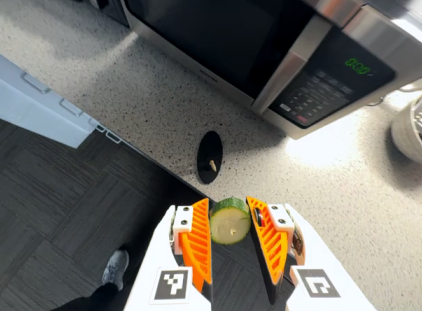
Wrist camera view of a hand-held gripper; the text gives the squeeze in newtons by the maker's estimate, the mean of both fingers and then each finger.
{"total": 9.6, "left": 9.9, "right": 9.4}